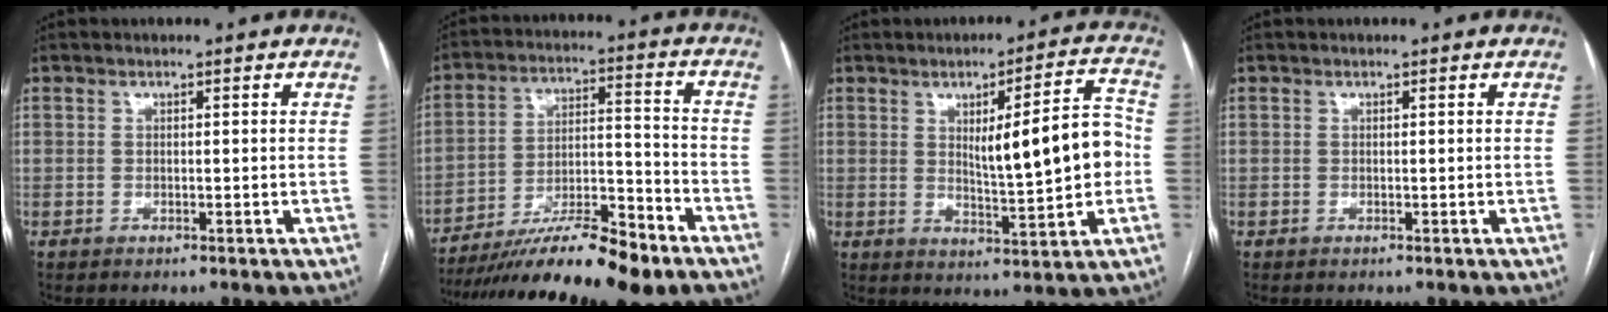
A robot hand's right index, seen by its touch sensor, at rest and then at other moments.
{"total": 17.6, "force": [-13.5, 2.0, 11.2], "torque": [-0.177, -0.004, -0.229]}
{"total": 11.6, "force": [0.4, 1.5, 11.5], "torque": [-0.166, 0.012, 0.016]}
{"total": 0.0}